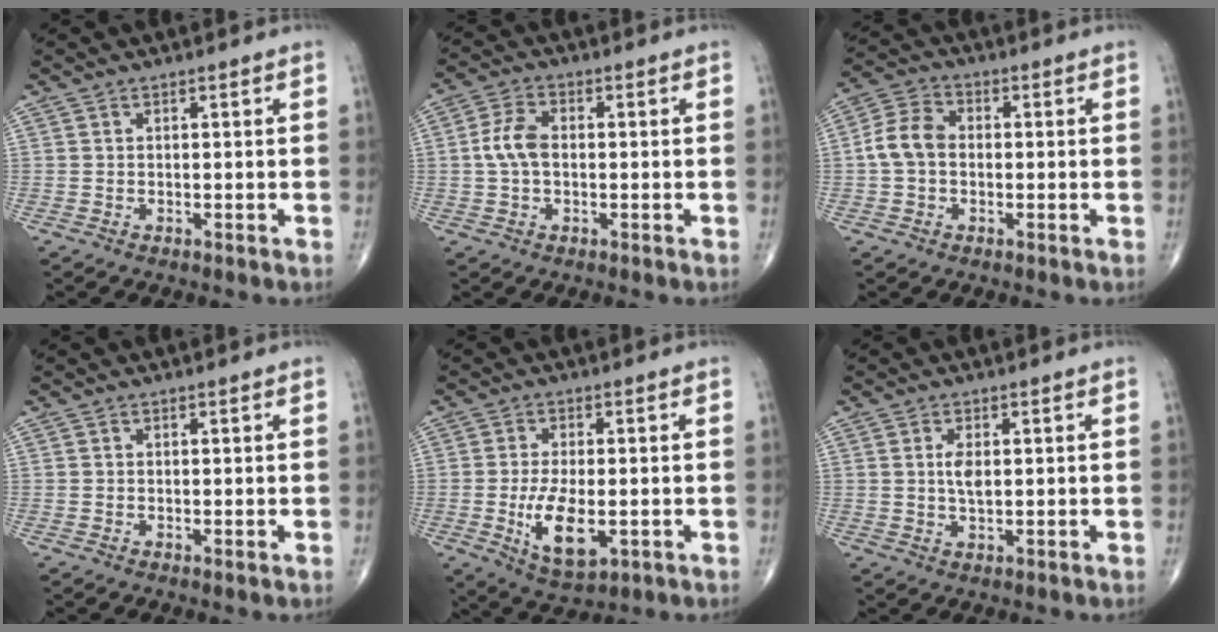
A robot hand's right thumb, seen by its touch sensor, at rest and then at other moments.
{"total": 5.6, "force": [-0.1, 3.4, 4.4], "torque": [-0.093, 0.016, -0.007]}
{"total": 6.7, "force": [-0.4, 4.9, 4.5], "torque": [-0.083, 0.023, -0.018]}
{"total": 0.0}
{"total": 9.8, "force": [-2.0, 4.5, 8.5], "torque": [-0.146, -0.013, -0.027]}
{"total": 3.3, "force": [0.5, 1.5, 2.8], "torque": [-0.054, -0.005, 0.010]}